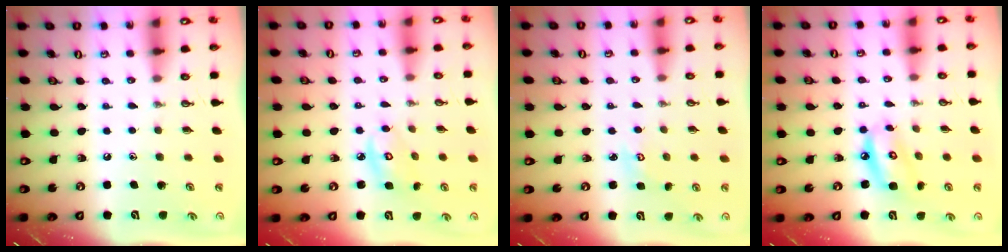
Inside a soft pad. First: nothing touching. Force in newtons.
{"total": 5.5, "press": 5.5, "slide": 0.2}
{"total": 2.8, "press": 2.8, "slide": 0.3}
{"total": 8.9, "press": 8.8, "slide": 0.9}